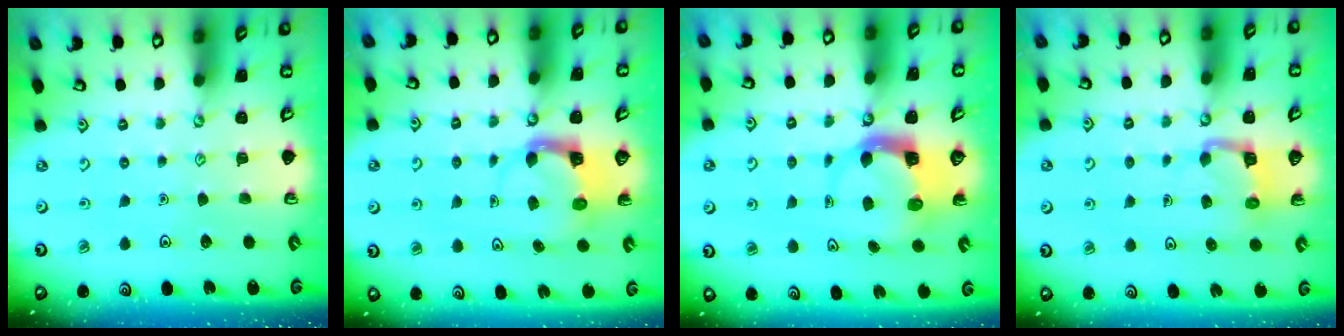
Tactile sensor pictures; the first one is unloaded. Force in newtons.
{"total": 3.8, "press": 3.8, "slide": 0.3}
{"total": 4.0, "press": 3.9, "slide": 0.6}
{"total": 4.2, "press": 4.2, "slide": 0.2}